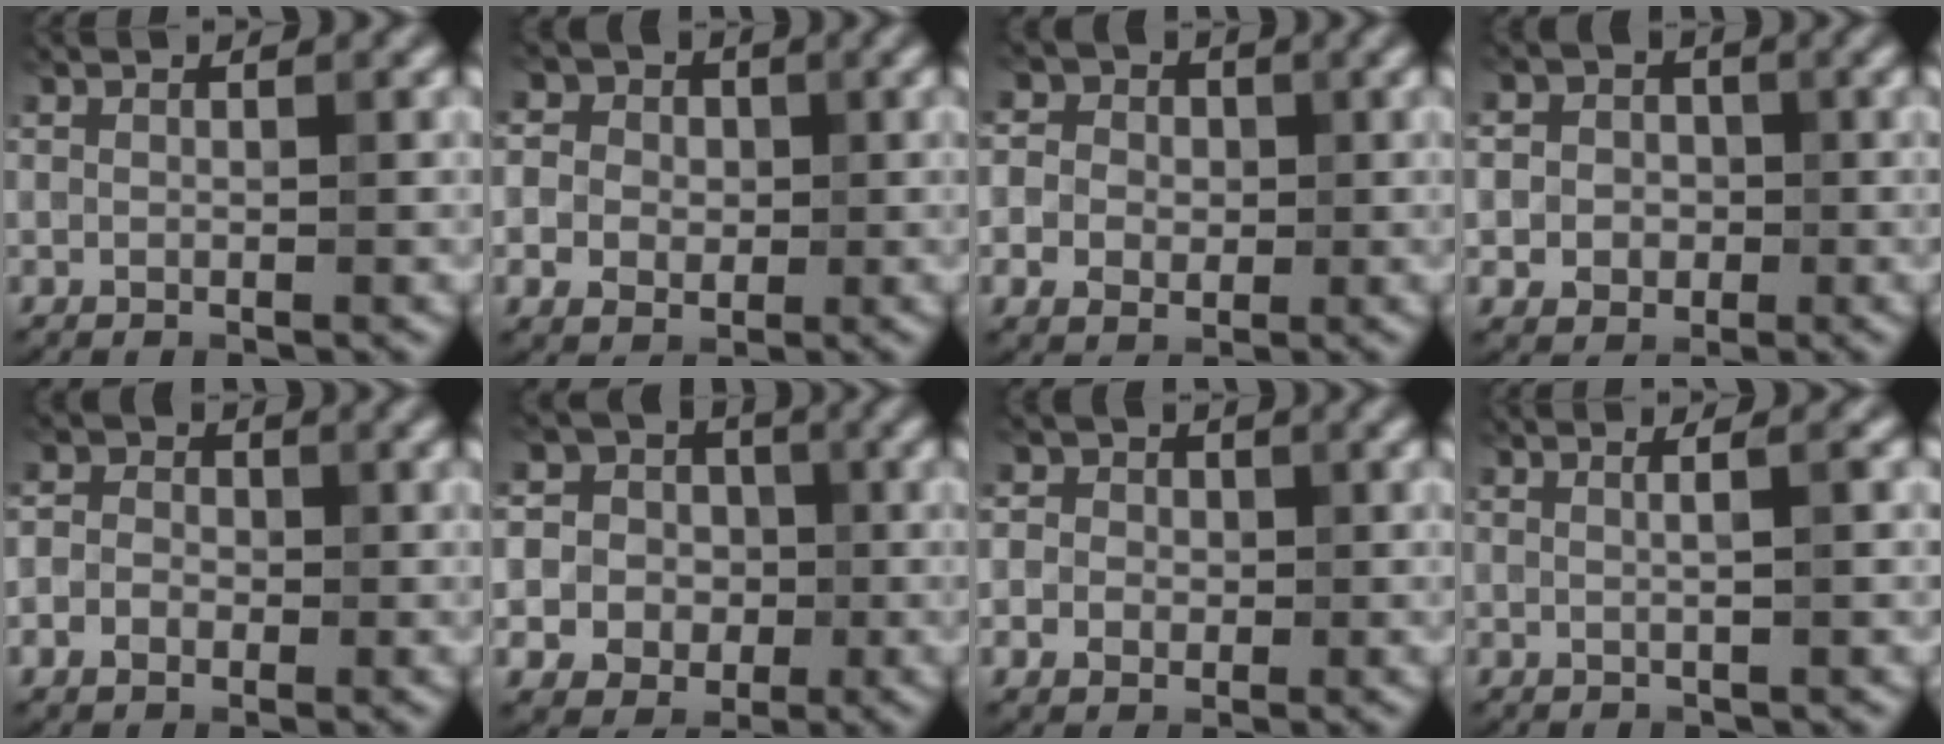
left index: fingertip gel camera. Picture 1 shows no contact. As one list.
[{"total": 8.8, "force": [2.0, 7.7, 3.7], "torque": [-0.078, 0.037, 0.002]}, {"total": 7.6, "force": [1.5, 6.7, 3.4], "torque": [-0.065, 0.038, -0.006]}, {"total": 5.5, "force": [0.2, 5.2, 2.0], "torque": [-0.017, 0.026, -0.022]}, {"total": 3.3, "force": [-0.5, 2.9, 1.5], "torque": [-0.005, 0.007, -0.024]}, {"total": 9.4, "force": [-1.2, 8.9, 2.7], "torque": [-0.073, 0.014, -0.042]}, {"total": 5.1, "force": [0.8, 4.6, 1.9], "torque": [-0.013, 0.033, -0.016]}, {"total": 2.5, "force": [0.7, 1.1, 2.1], "torque": [-0.009, 0.004, -0.017]}]